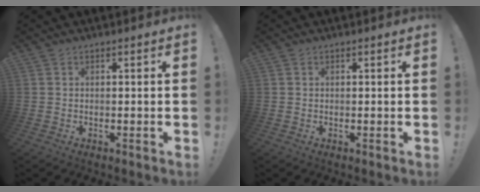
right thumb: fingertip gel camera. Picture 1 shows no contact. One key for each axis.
{"total": 0.0}